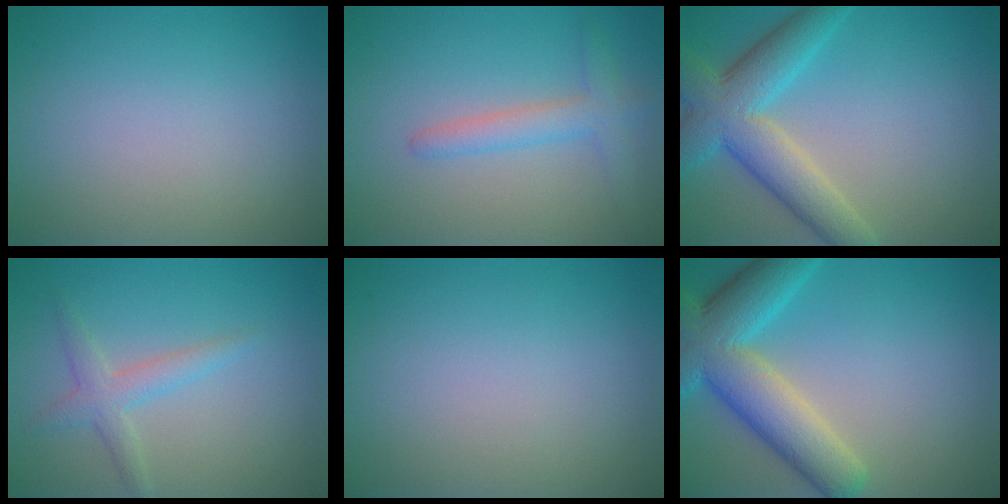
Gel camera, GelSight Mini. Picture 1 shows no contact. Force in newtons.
{"total": 2.6, "press": 2.6, "slide": 0.1}
{"total": 6.8, "press": 6.8, "slide": 0.3}
{"total": 2.3, "press": 2.3, "slide": 0.0}
{"total": 0.0}
{"total": 8.8, "press": 8.8, "slide": 0.5}